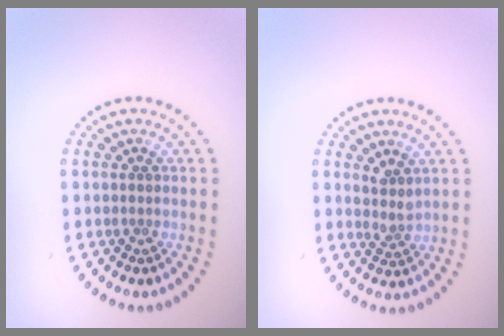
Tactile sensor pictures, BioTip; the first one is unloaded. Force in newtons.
{"total": 1.5, "press": 1.1, "slide": 1.0}